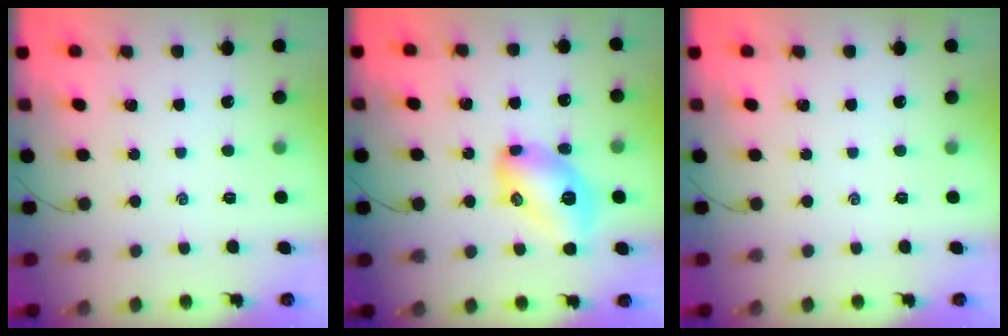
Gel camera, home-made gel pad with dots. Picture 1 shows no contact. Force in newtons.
{"total": 12.1, "press": 12.1, "slide": 0.8}
{"total": 0.0}